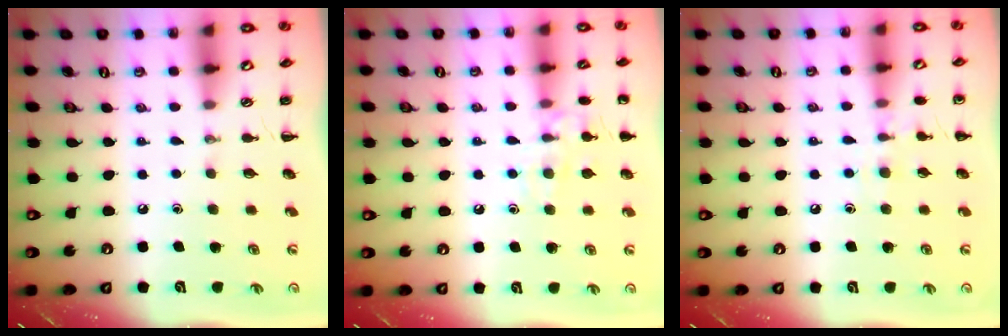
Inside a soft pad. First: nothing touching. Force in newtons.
{"total": 9.7, "press": 9.7, "slide": 1.3}
{"total": 7.5, "press": 7.3, "slide": 1.7}